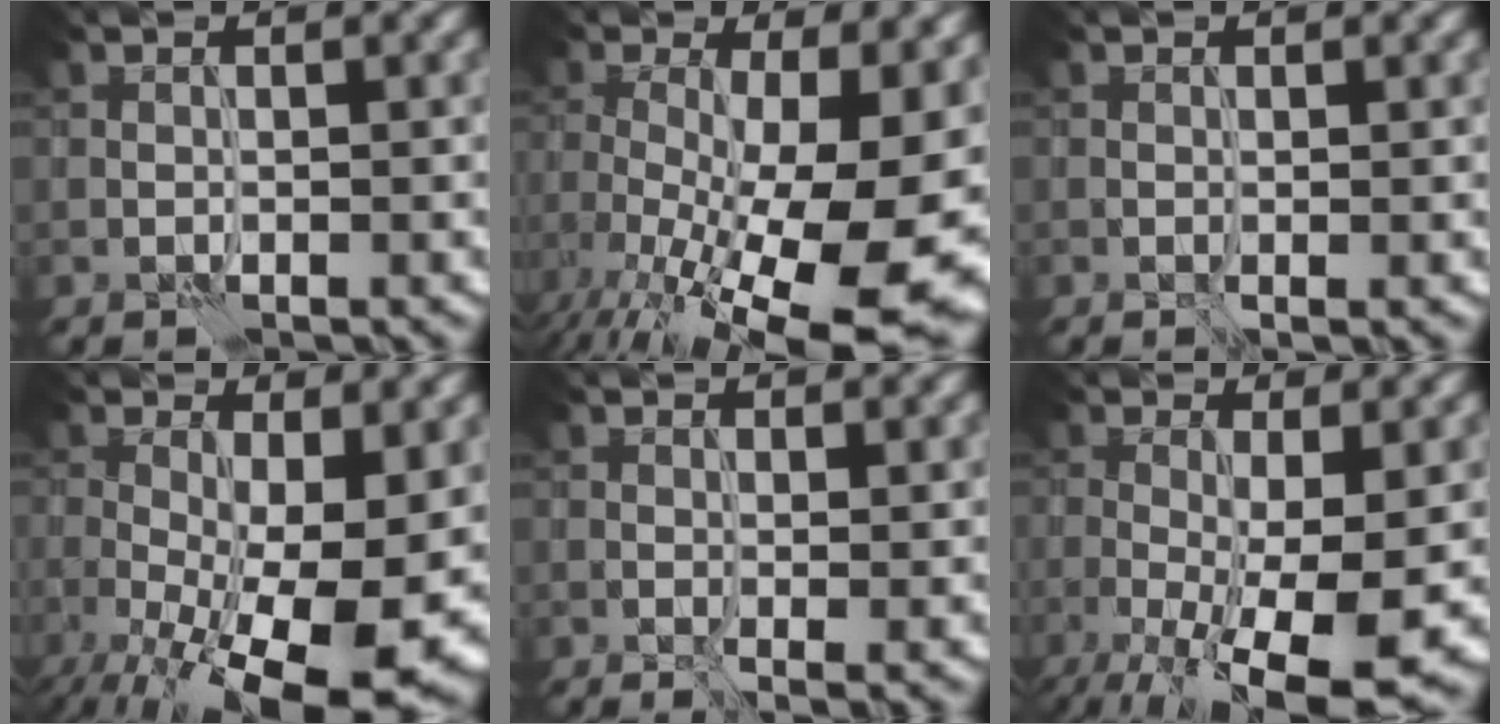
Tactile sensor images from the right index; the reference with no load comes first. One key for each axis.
{"total": 17.8, "fx": -5.3, "fy": 6.9, "fz": 15.5, "tx": -0.244, "ty": -0.037, "tz": -0.063}
{"total": 0.6, "fx": 0.0, "fy": 0.1, "fz": 0.6, "tx": -0.008, "ty": -0.003, "tz": -0.002}
{"total": 15.0, "fx": -3.2, "fy": 6.3, "fz": 13.2, "tx": -0.192, "ty": -0.041, "tz": -0.026}
{"total": 1.7, "fx": 0.1, "fy": 0.4, "fz": 1.6, "tx": -0.021, "ty": -0.006, "tz": 0.002}
{"total": 10.6, "fx": -3.1, "fy": 3.1, "fz": 9.6, "tx": -0.152, "ty": -0.018, "tz": -0.048}